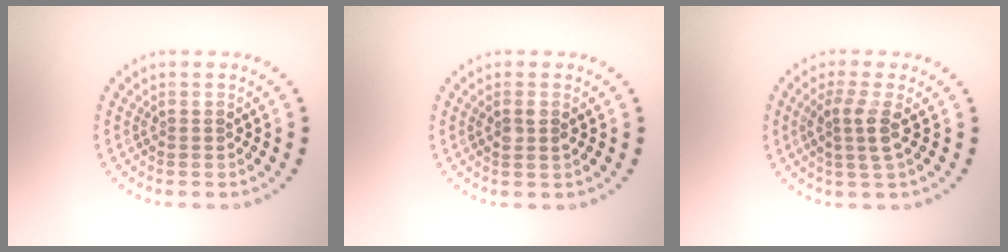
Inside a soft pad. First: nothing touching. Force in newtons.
{"total": 1.3, "press": 1.1, "slide": 0.6}
{"total": 2.6, "press": 2.1, "slide": 1.6}